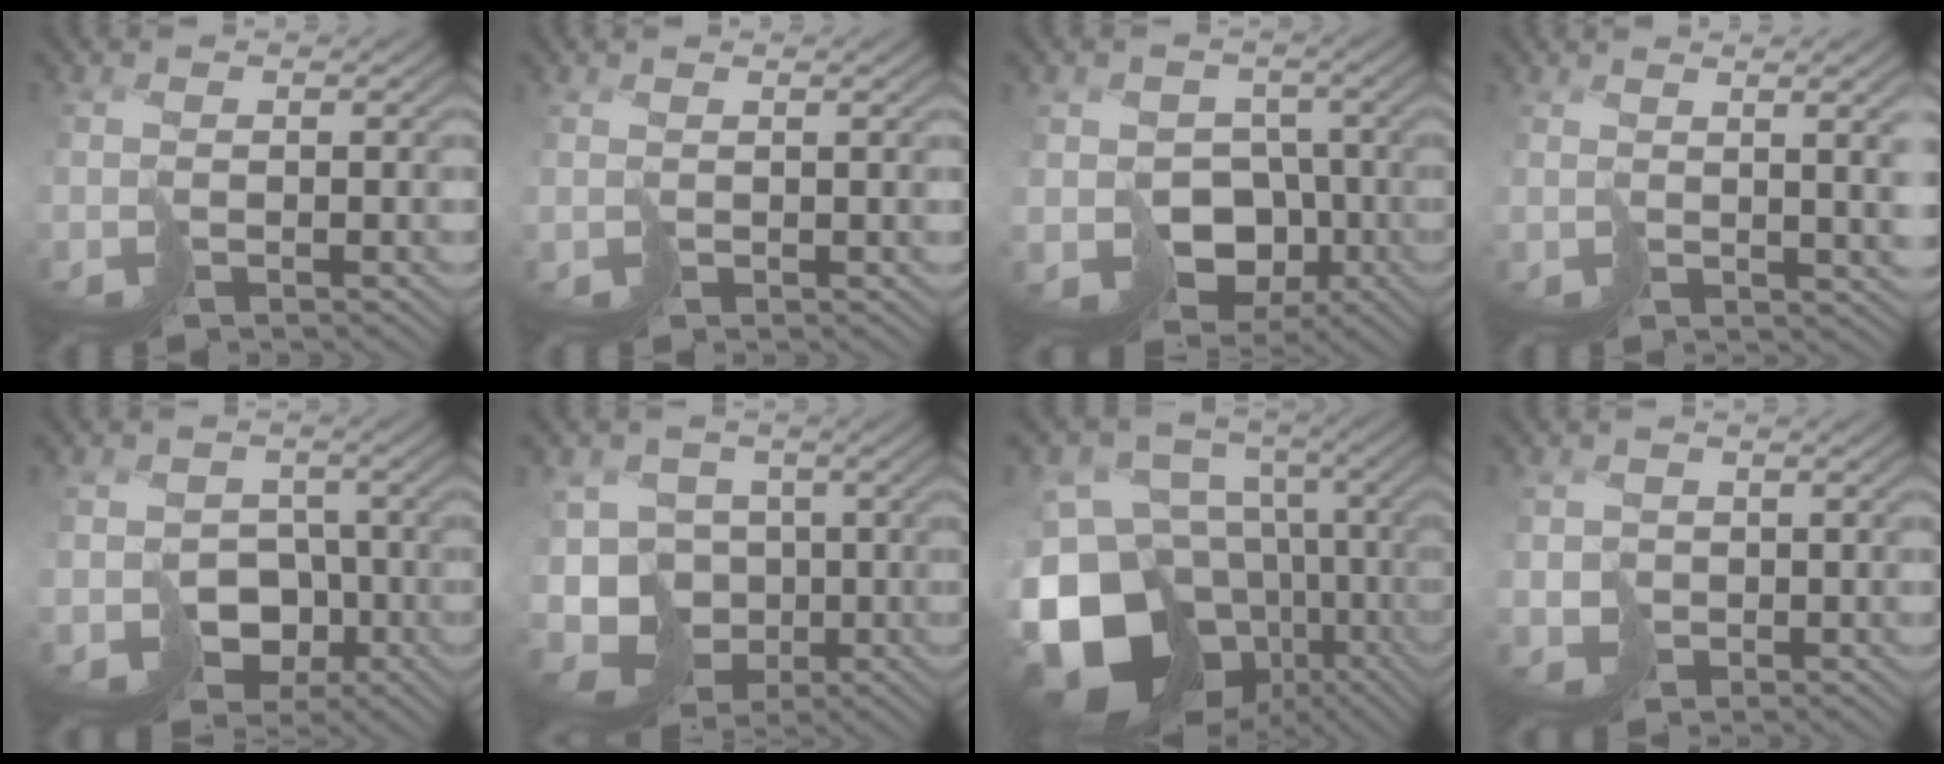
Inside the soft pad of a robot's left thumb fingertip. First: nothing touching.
{"total": 0.7, "force": [0.6, -0.4, 0.2], "torque": [-0.012, -0.003, 0.014]}
{"total": 9.6, "force": [-3.7, 8.0, 3.9], "torque": [-0.084, -0.022, -0.064]}
{"total": 6.0, "force": [2.3, 1.0, 5.4], "torque": [-0.078, 0.004, 0.054]}
{"total": 8.3, "force": [-3.5, 6.8, 3.0], "torque": [-0.062, -0.018, -0.065]}
{"total": 13.6, "force": [-6.6, 9.8, 6.7], "torque": [-0.159, -0.024, -0.097]}
{"total": 19.1, "force": [-7.7, 14.4, 10.0], "torque": [-0.232, -0.039, -0.093]}
{"total": 2.0, "force": [-0.1, 1.9, 0.4], "torque": [-0.013, -0.006, -0.004]}